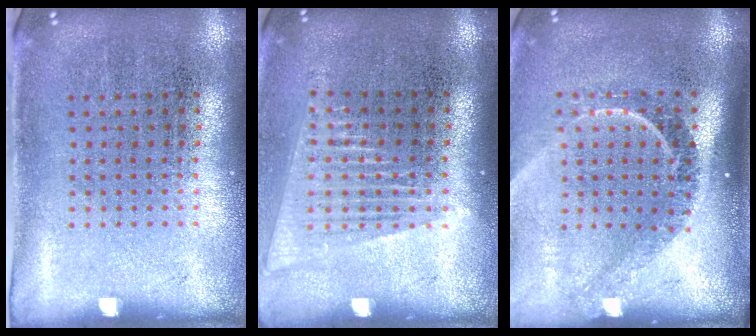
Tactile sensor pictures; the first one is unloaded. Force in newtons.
{"total": 1.4, "press": 1.3, "slide": 0.6}
{"total": 2.3, "press": 1.6, "slide": 1.6}